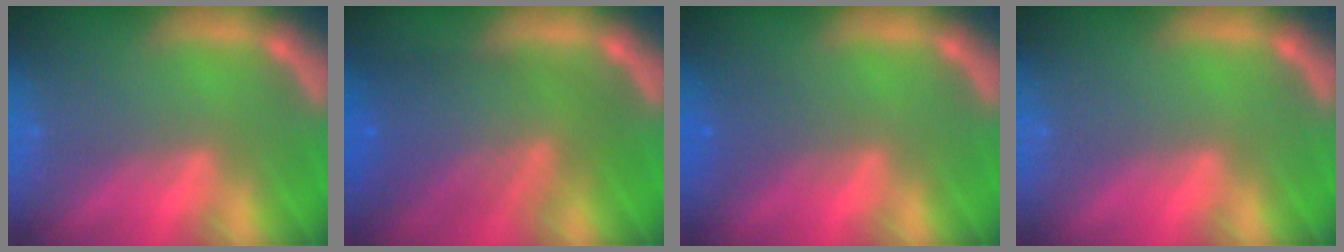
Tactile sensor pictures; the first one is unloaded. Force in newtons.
{"total": 8.5}
{"total": 1.9}
{"total": 0.0}